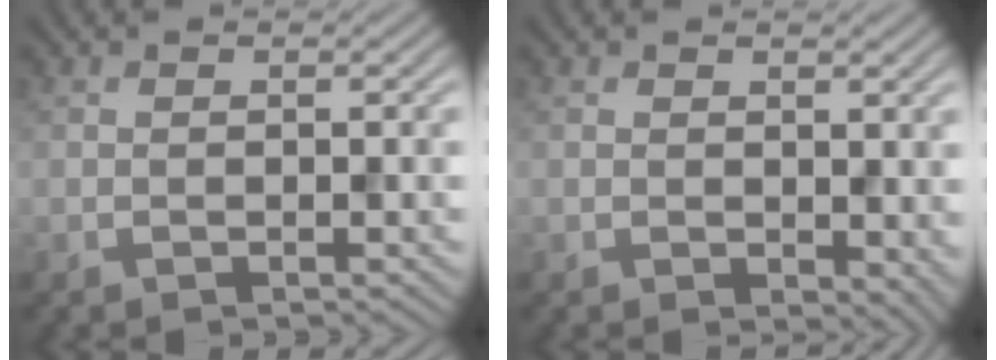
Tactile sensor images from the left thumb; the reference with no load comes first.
{"total": 2.7, "force": [0.2, 1.8, 2.0], "torque": [-0.028, -0.009, 0.009]}